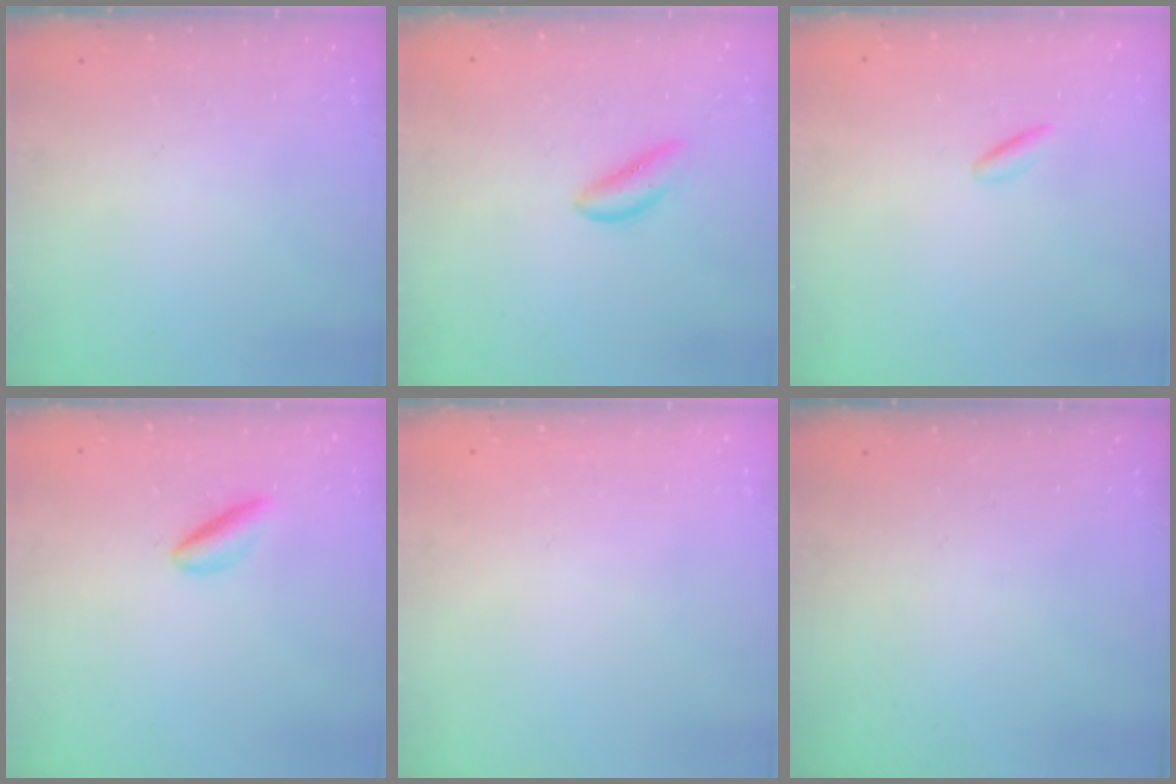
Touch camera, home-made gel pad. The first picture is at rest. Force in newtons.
{"total": 2.2, "press": 2.2, "slide": 0.4}
{"total": 0.7, "press": 0.5, "slide": 0.5}
{"total": 2.9, "press": 2.8, "slide": 0.4}
{"total": 2.2, "press": 2.2, "slide": 0.1}
{"total": 0.0}